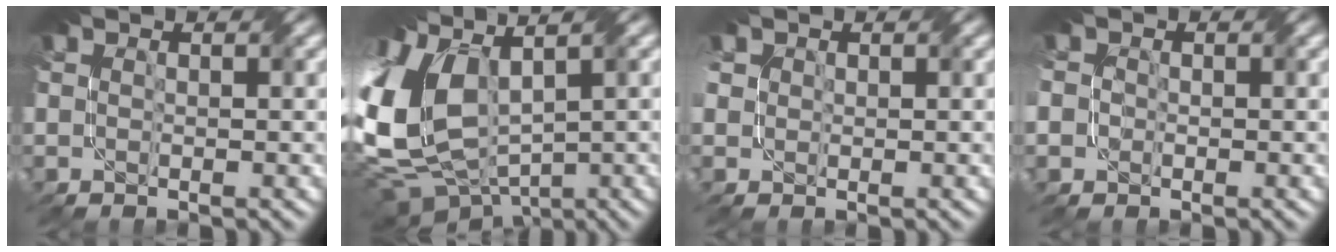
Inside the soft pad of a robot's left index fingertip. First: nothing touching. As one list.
[{"total": 11.6, "force": [0.7, 7.3, 8.9], "torque": [-0.226, -0.009, 0.033]}, {"total": 1.2, "force": [0.4, 1.1, 0.2], "torque": [-0.010, 0.003, 0.008]}, {"total": 4.2, "force": [-0.4, 3.9, 1.6], "torque": [-0.047, 0.013, -0.030]}]